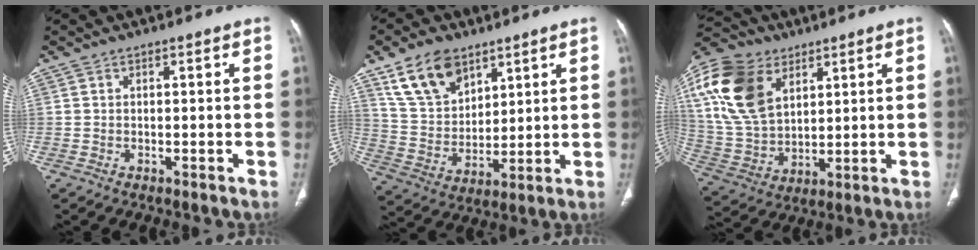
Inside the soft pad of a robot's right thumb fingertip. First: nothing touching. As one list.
[{"total": 13.0, "force": [8.1, 7.8, 6.4], "torque": [-0.096, -0.033, 0.164]}, {"total": 20.4, "force": [8.3, 13.3, 13.1], "torque": [-0.260, -0.015, 0.162]}]